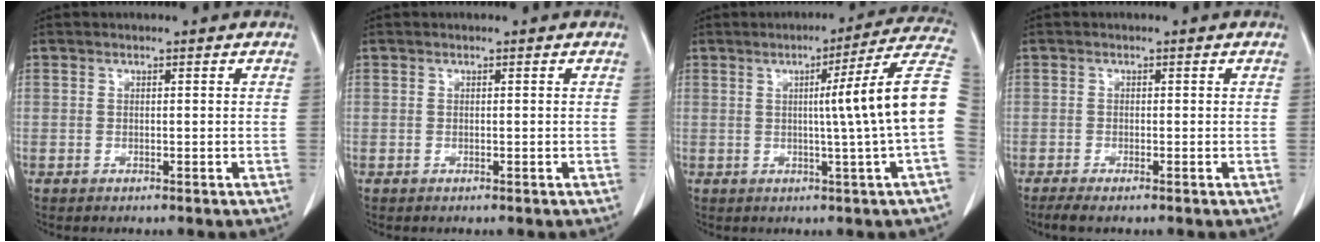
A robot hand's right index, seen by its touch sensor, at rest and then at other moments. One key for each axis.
{"total": 0.0}
{"total": 13.0, "fx": 0.2, "fy": -2.6, "fz": 12.7, "tx": -0.159, "ty": 0.012, "tz": -0.003}
{"total": 2.2, "fx": -1.7, "fy": 0.3, "fz": 1.4, "tx": -0.027, "ty": -0.006, "tz": -0.031}